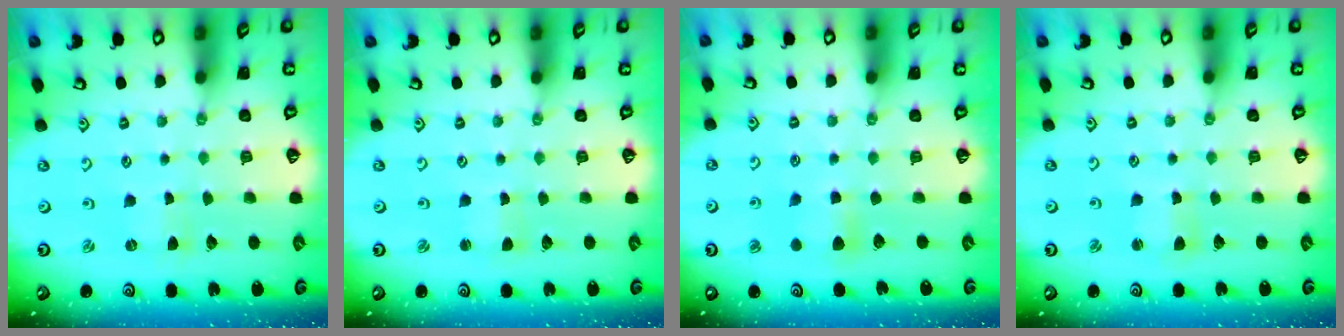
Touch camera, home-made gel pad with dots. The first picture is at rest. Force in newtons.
{"total": 1.1, "press": 1.1, "slide": 0.1}
{"total": 5.3, "press": 5.3, "slide": 0.6}
{"total": 2.5, "press": 2.5, "slide": 0.3}